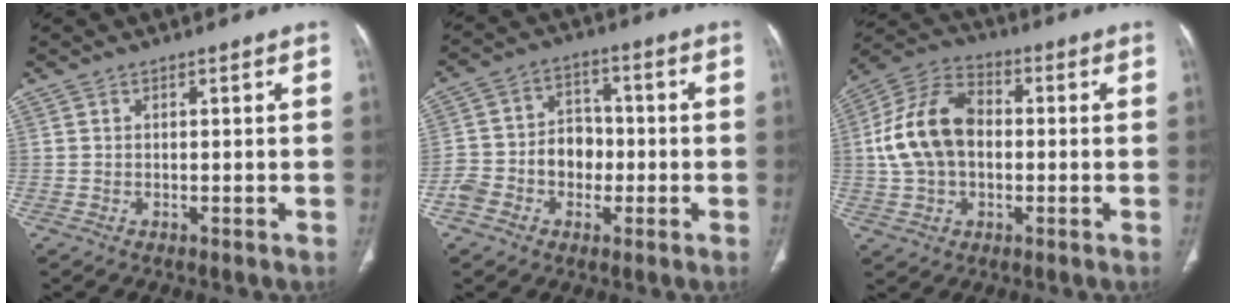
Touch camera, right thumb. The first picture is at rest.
{"total": 9.9, "force": [-2.6, 8.0, 5.4], "torque": [-0.068, 0.041, -0.052]}
{"total": 14.4, "force": [0.3, 9.8, 10.5], "torque": [-0.194, 0.030, -0.001]}